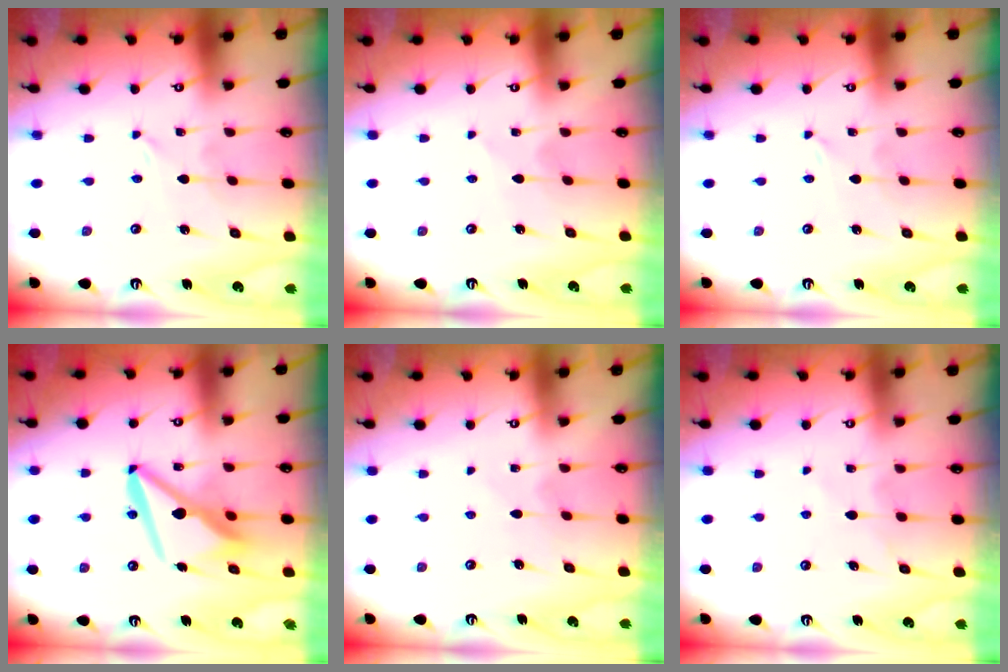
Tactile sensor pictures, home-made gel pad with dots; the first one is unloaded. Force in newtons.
{"total": 1.6, "press": 1.6, "slide": 0.2}
{"total": 0.0}
{"total": 11.8, "press": 11.7, "slide": 1.7}
{"total": 3.0, "press": 3.0, "slide": 0.3}
{"total": 4.9, "press": 4.8, "slide": 0.5}